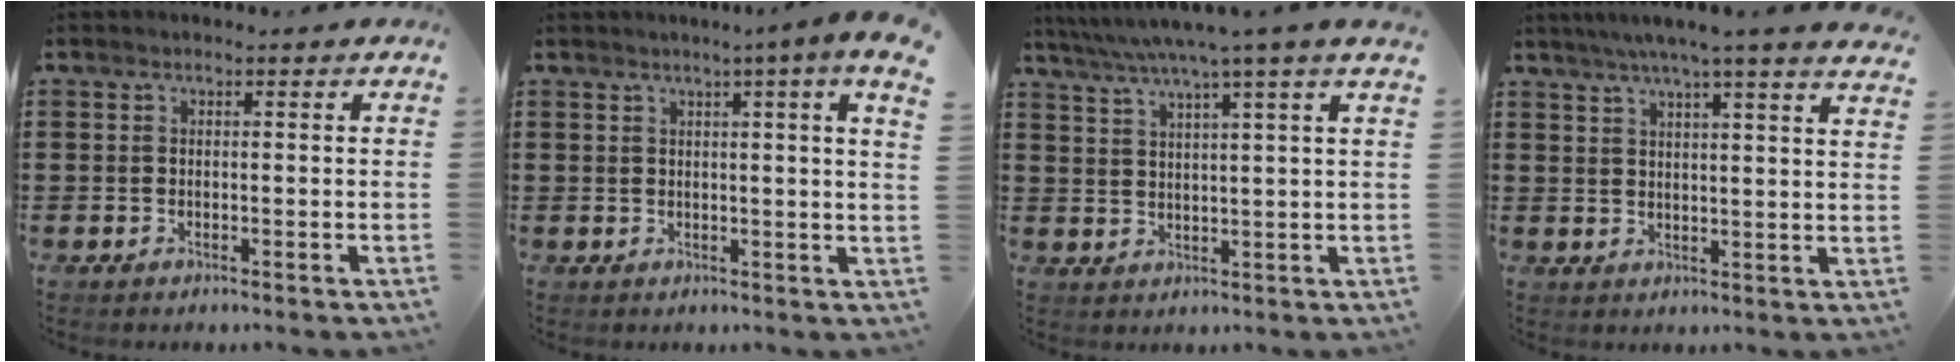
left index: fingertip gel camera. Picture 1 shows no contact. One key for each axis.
{"total": 3.8, "fx": 2.4, "fy": -1.1, "fz": 2.7, "tx": -0.047, "ty": -0.011, "tz": 0.037}
{"total": 5.3, "fx": 4.4, "fy": -0.8, "fz": 3.0, "tx": -0.071, "ty": -0.019, "tz": 0.072}
{"total": 5.2, "fx": 4.5, "fy": -0.8, "fz": 2.5, "tx": -0.062, "ty": -0.017, "tz": 0.076}